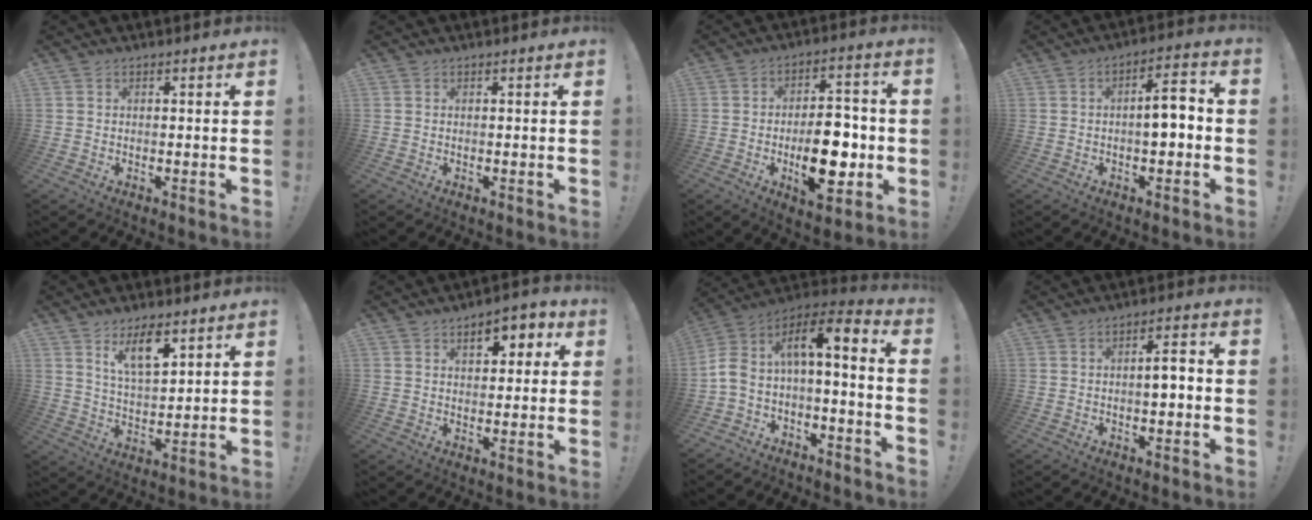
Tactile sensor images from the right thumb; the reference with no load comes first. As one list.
[{"total": 0.0}, {"total": 16.0, "force": [-3.3, 8.1, 13.4], "torque": [-0.203, 0.014, -0.050]}, {"total": 7.8, "force": [-1.2, 2.8, 7.1], "torque": [-0.104, 0.008, -0.022]}, {"total": 10.0, "force": [6.4, 3.5, 6.8], "torque": [-0.108, -0.032, 0.111]}, {"total": 7.2, "force": [2.8, 4.0, 5.4], "torque": [-0.056, -0.007, 0.040]}, {"total": 9.2, "force": [-0.4, 3.5, 8.5], "torque": [-0.151, -0.012, -0.008]}, {"total": 5.2, "force": [-0.8, 1.6, 4.8], "torque": [-0.069, 0.008, -0.019]}]